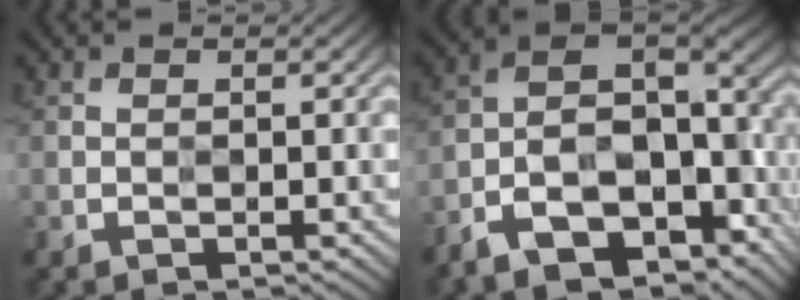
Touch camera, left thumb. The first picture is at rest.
{"total": 14.6, "force": [-7.9, 7.0, 10.1], "torque": [-0.207, -0.032, -0.119]}